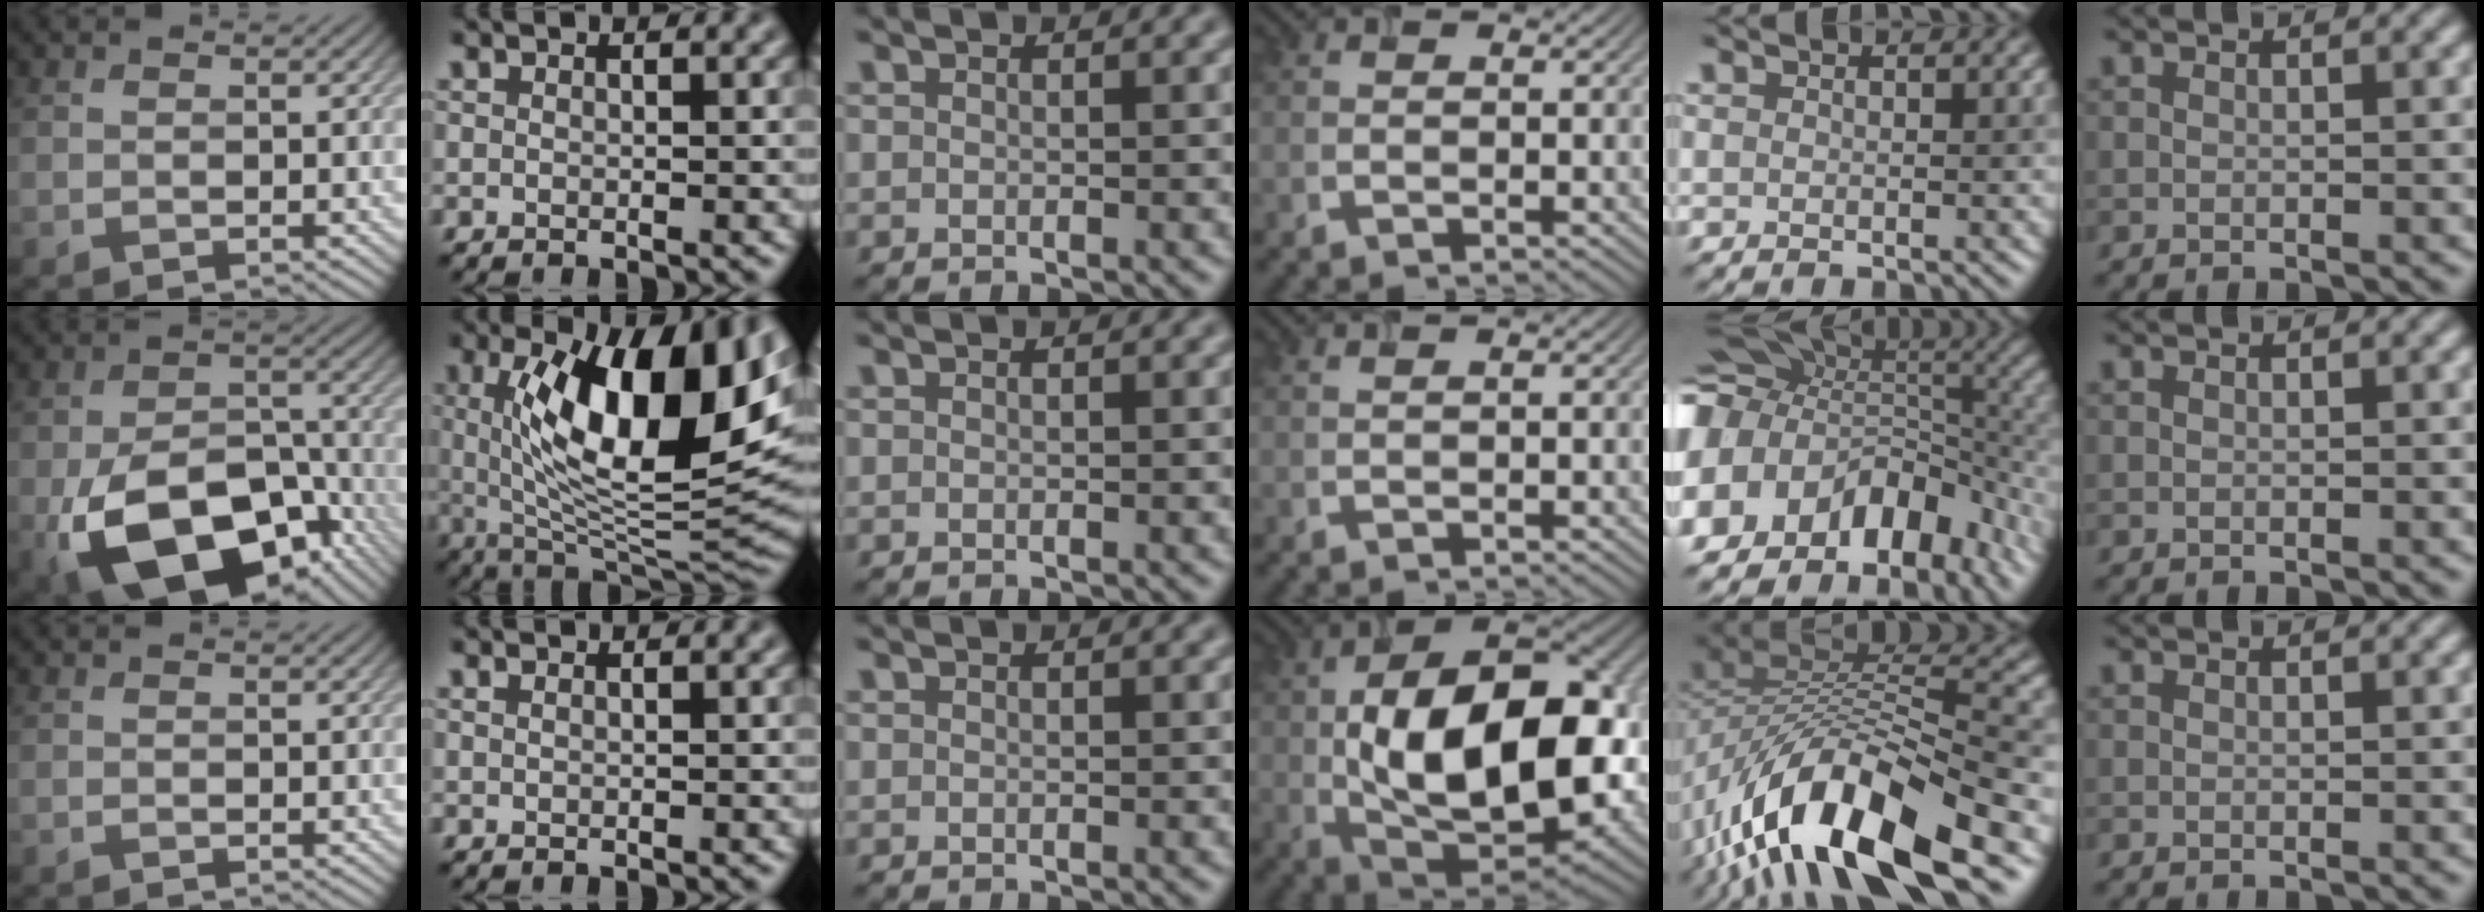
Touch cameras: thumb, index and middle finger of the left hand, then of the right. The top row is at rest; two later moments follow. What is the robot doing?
{"motion": "extract", "object": "airpods case & airpods"}